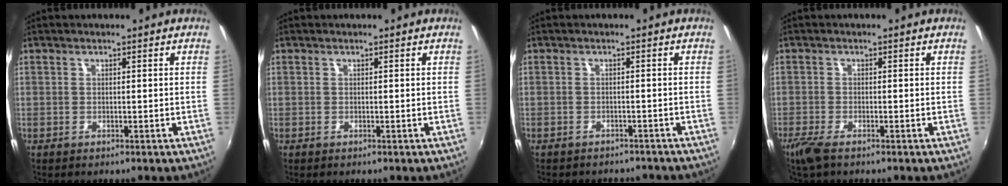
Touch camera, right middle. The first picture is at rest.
{"total": 0.0}
{"total": 5.7, "force": [-5.2, 1.8, 1.6], "torque": [-0.038, -0.013, -0.066]}
{"total": 3.7, "force": [-2.7, 0.8, 2.4], "torque": [-0.061, -0.013, -0.054]}